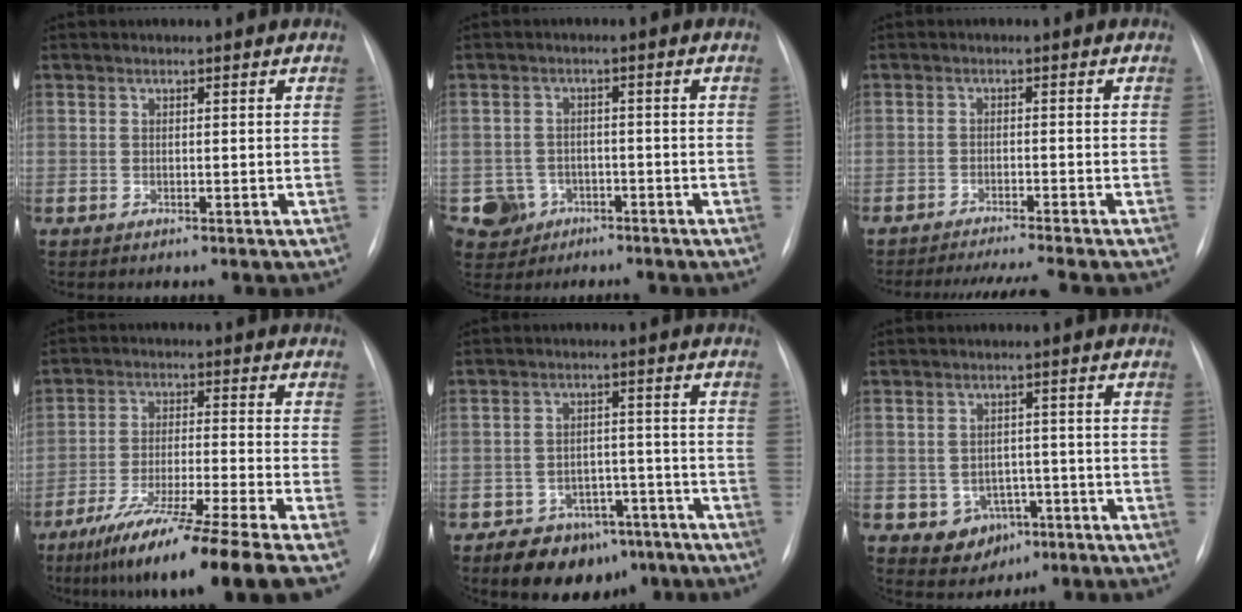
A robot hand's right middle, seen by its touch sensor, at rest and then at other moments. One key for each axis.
{"total": 5.8, "fx": -2.9, "fy": 5.0, "fz": 0.2, "tx": -0.007, "ty": 0.008, "tz": -0.045}
{"total": 7.8, "fx": -6.9, "fy": -0.5, "fz": 3.5, "tx": -0.043, "ty": -0.013, "tz": -0.106}
{"total": 16.7, "fx": -12.1, "fy": -1.7, "fz": 11.4, "tx": -0.183, "ty": -0.050, "tz": -0.200}
{"total": 11.1, "fx": -7.8, "fy": 6.4, "fz": 4.6, "tx": -0.053, "ty": 0.023, "tz": -0.109}
{"total": 5.6, "fx": -2.4, "fy": 4.7, "fz": 2.0, "tx": -0.026, "ty": 0.010, "tz": -0.022}